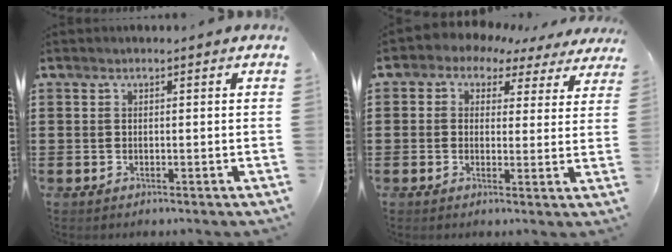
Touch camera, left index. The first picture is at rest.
{"total": 2.5, "force": [1.6, 1.9, 0.5], "torque": [-0.019, -0.013, 0.020]}